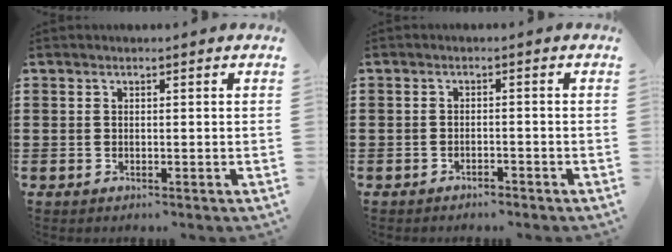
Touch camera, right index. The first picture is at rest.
{"total": 1.4, "force": [-1.3, 0.2, 0.2], "torque": [-0.009, 0.001, -0.027]}